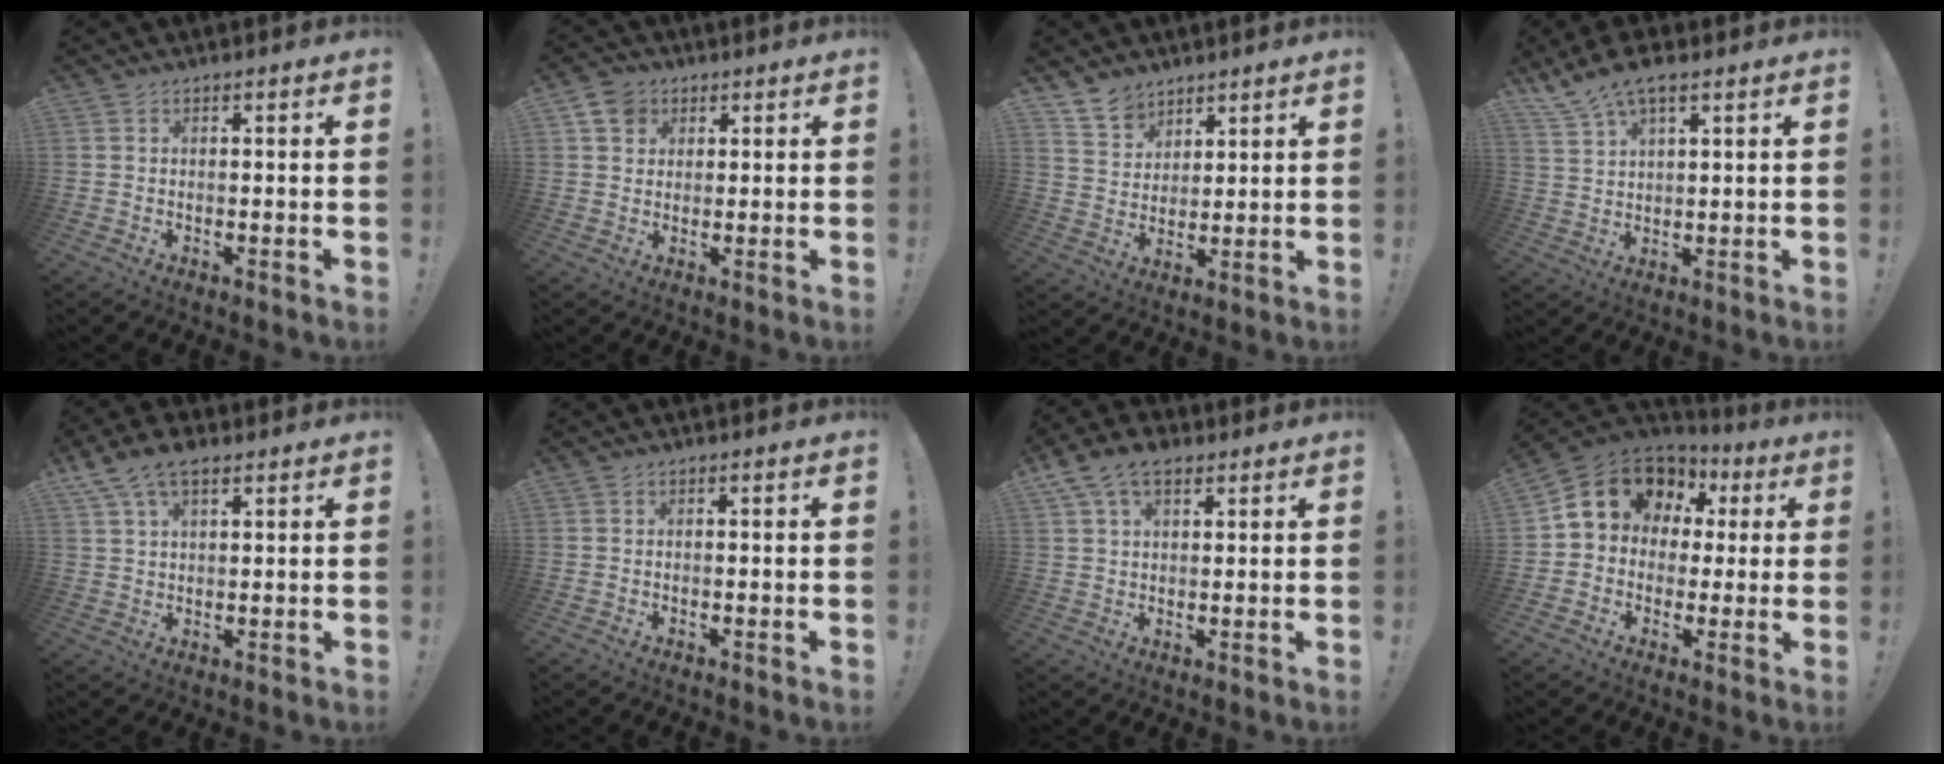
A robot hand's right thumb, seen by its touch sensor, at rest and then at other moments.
{"total": 5.9, "force": [3.1, 4.6, 1.8], "torque": [-0.031, -0.009, 0.060]}
{"total": 8.0, "force": [6.5, 4.6, 0.9], "torque": [-0.028, -0.046, 0.129]}
{"total": 7.9, "force": [5.7, 2.4, 4.9], "torque": [-0.092, -0.027, 0.109]}
{"total": 8.3, "force": [4.9, 3.9, 5.4], "torque": [-0.100, -0.005, 0.096]}
{"total": 0.0}
{"total": 8.6, "force": [4.4, 4.9, 5.5], "torque": [-0.094, -0.003, 0.087]}
{"total": 13.1, "force": [5.3, 10.4, 6.0], "torque": [-0.085, -0.028, 0.107]}